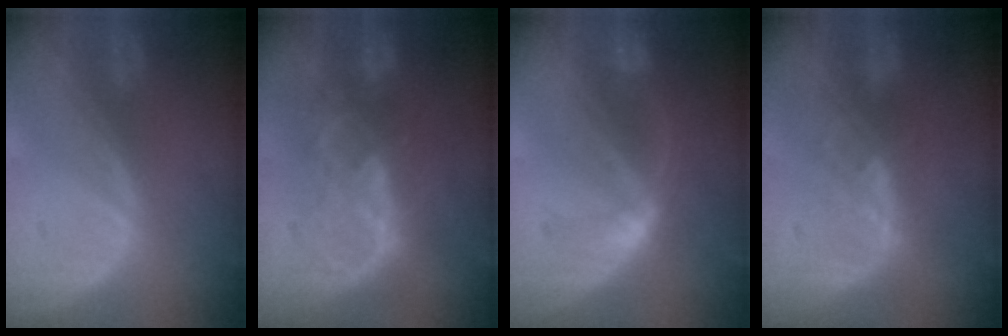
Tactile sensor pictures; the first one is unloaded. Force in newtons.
{"total": 6.3, "press": 6.3, "slide": 0.7}
{"total": 5.2, "press": 4.8, "slide": 1.9}
{"total": 2.9, "press": 2.8, "slide": 0.7}